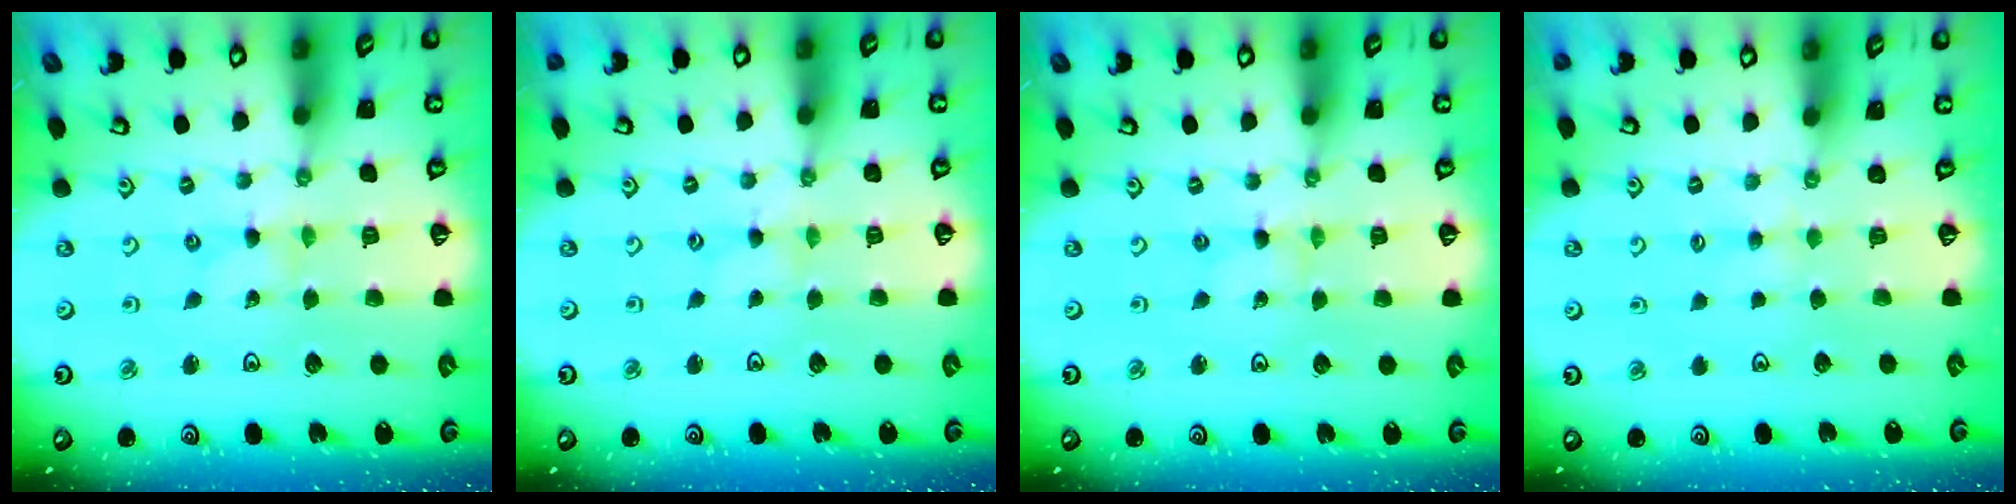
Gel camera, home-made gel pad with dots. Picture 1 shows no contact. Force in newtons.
{"total": 0.6, "press": 0.6, "slide": 0.1}
{"total": 0.0}
{"total": 2.8, "press": 2.8, "slide": 0.3}